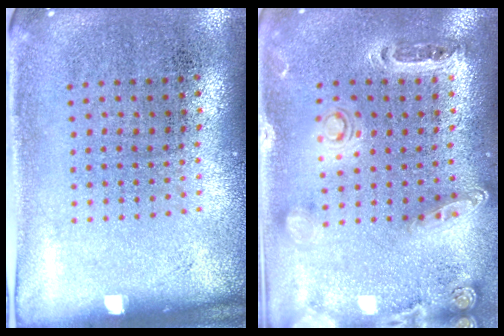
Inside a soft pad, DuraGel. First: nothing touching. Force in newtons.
{"total": 1.4, "press": 1.4, "slide": 0.3}